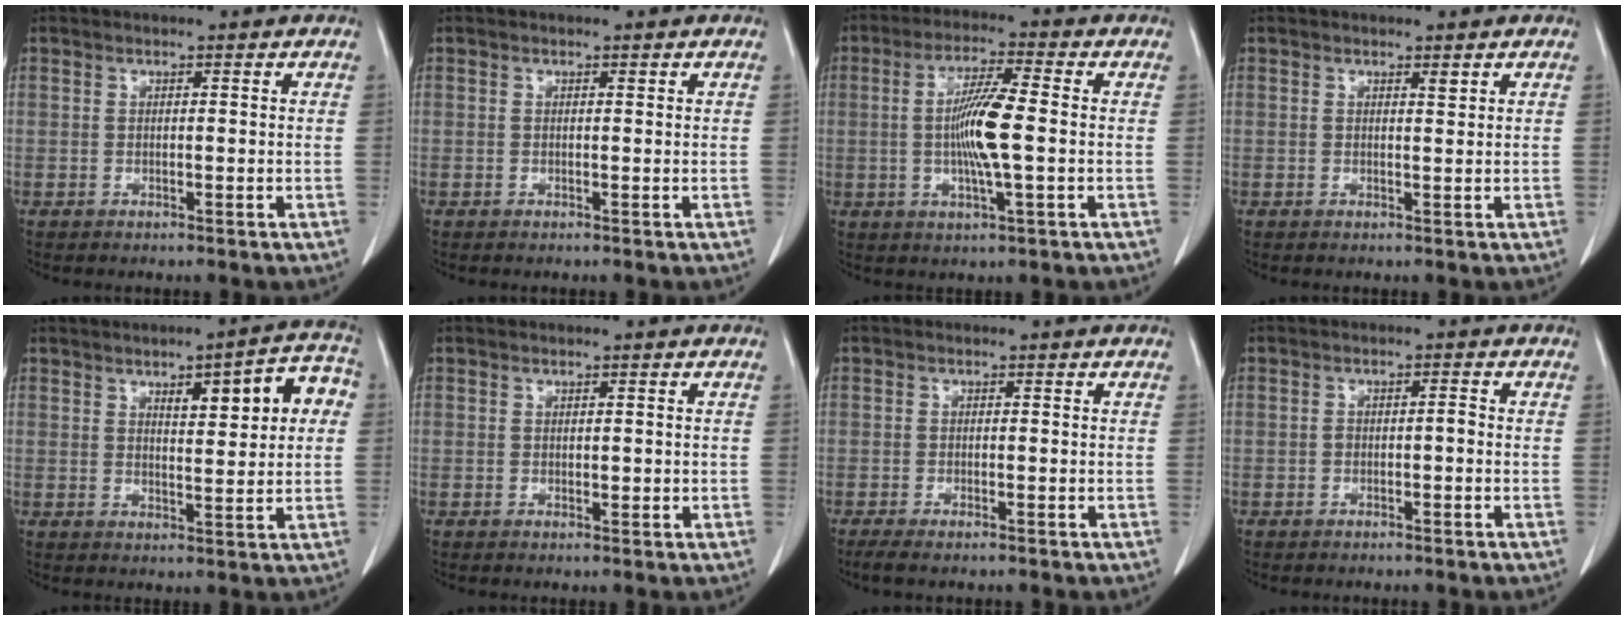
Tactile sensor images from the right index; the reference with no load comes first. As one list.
[{"total": 0.0}, {"total": 8.7, "force": [-0.5, 0.4, 8.6], "torque": [-0.164, -0.003, -0.014]}, {"total": 0.8, "force": [0.6, 0.1, 0.5], "torque": [-0.012, -0.006, 0.009]}, {"total": 9.3, "force": [2.8, 2.4, 8.5], "torque": [-0.110, 0.025, 0.038]}, {"total": 1.0, "force": [0.0, 0.5, 0.9], "torque": [-0.013, -0.003, 0.002]}, {"total": 3.3, "force": [-2.6, 0.6, 2.0], "torque": [-0.032, -0.009, -0.036]}, {"total": 1.5, "force": [-0.5, 0.6, 1.3], "torque": [-0.021, 0.004, -0.008]}]